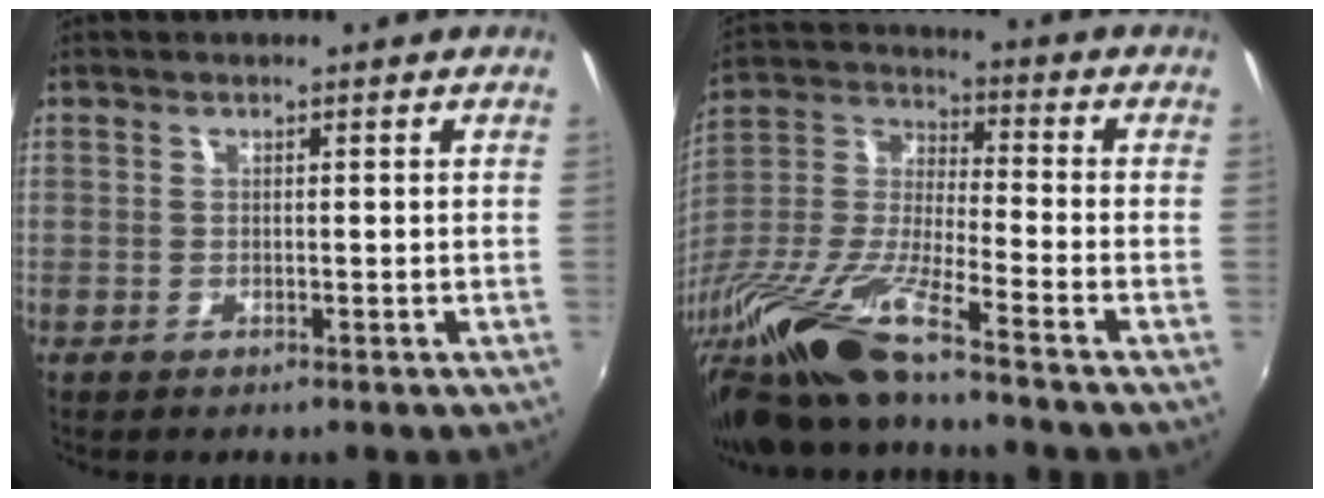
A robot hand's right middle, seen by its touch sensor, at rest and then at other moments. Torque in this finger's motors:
{"motor_torque": [1.11, -1.03, 0.98, 0.21]}